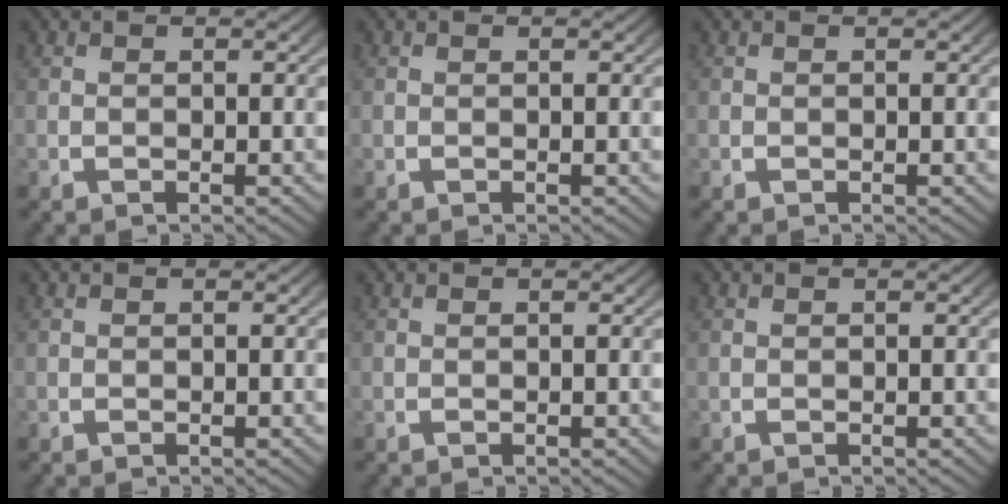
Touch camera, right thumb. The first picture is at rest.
{"total": 0.0}
{"total": 0.0}
{"total": 0.0}
{"total": 0.0}
{"total": 0.0}